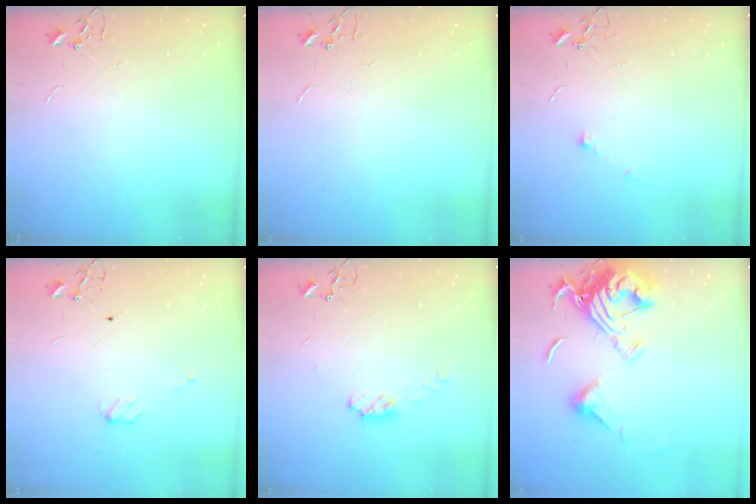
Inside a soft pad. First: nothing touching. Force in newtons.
{"total": 0.0}
{"total": 5.4, "press": 5.3, "slide": 1.0}
{"total": 3.9, "press": 3.9, "slide": 0.3}
{"total": 5.4, "press": 5.3, "slide": 0.4}
{"total": 16.0, "press": 16.0, "slide": 1.0}